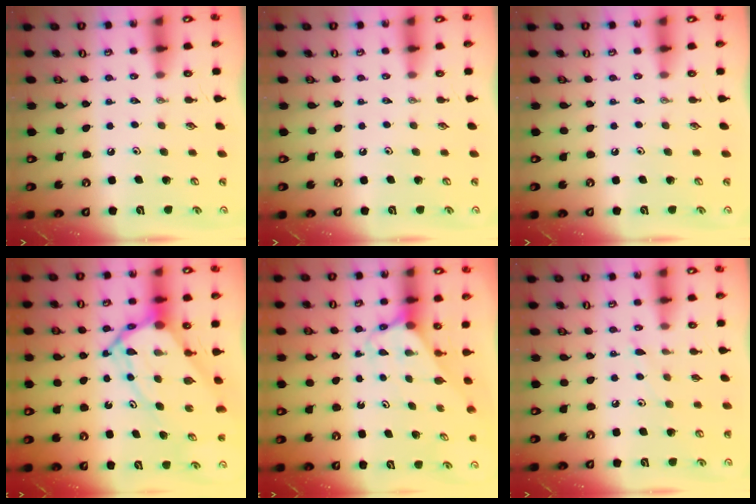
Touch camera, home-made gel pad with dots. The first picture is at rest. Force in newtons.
{"total": 0.0}
{"total": 0.0}
{"total": 12.6, "press": 12.6, "slide": 1.3}
{"total": 2.9, "press": 2.9, "slide": 0.2}
{"total": 5.5, "press": 5.5, "slide": 0.6}